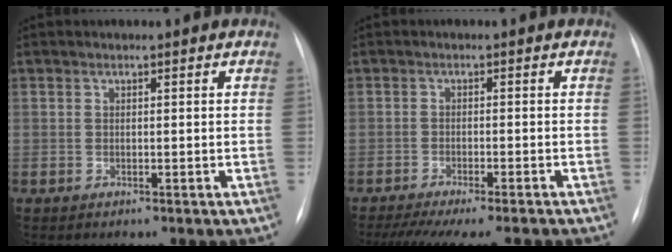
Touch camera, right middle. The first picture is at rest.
{"total": 13.7, "force": [-12.0, 1.5, 6.5], "torque": [-0.097, -0.023, -0.162]}